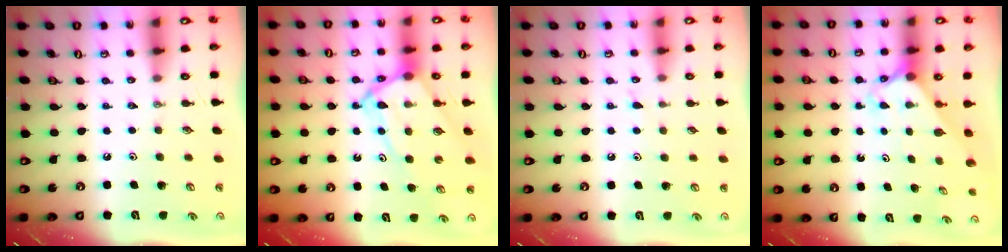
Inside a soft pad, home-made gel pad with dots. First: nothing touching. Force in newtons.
{"total": 11.9, "press": 11.8, "slide": 1.1}
{"total": 5.1, "press": 5.0, "slide": 0.6}
{"total": 2.3, "press": 2.3, "slide": 0.1}